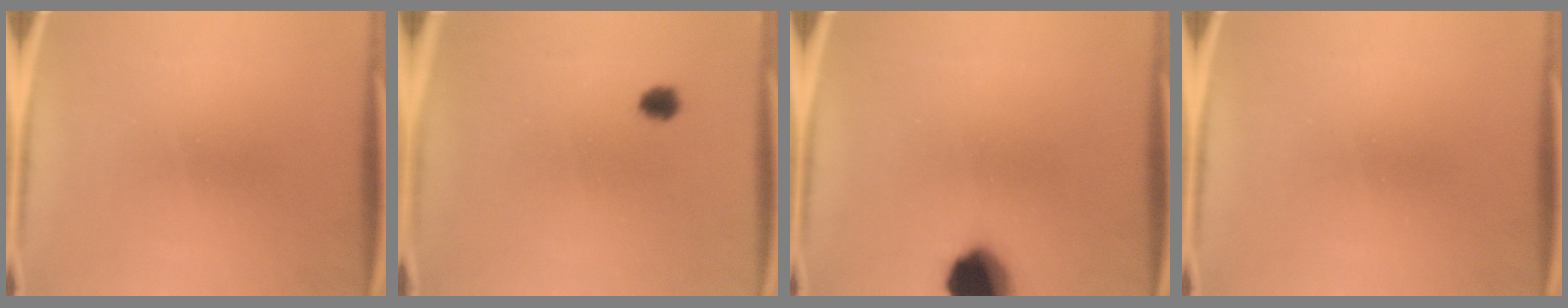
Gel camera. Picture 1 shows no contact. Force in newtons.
{"total": 2.1}
{"total": 12.3}
{"total": 0.0}